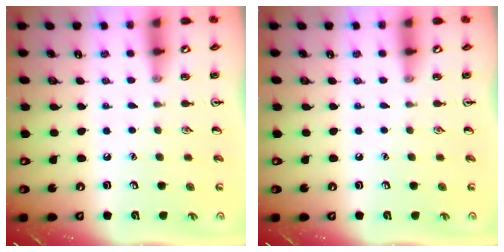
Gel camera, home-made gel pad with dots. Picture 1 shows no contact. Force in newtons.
{"total": 0.0}